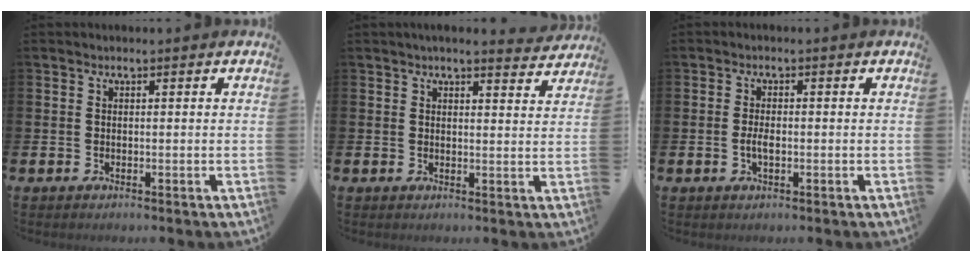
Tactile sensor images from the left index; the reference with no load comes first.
{"total": 3.6, "force": [3.5, 0.1, 0.8], "torque": [-0.015, -0.016, 0.061]}
{"total": 2.0, "force": [-0.3, 0.9, 1.7], "torque": [-0.022, -0.003, -0.008]}